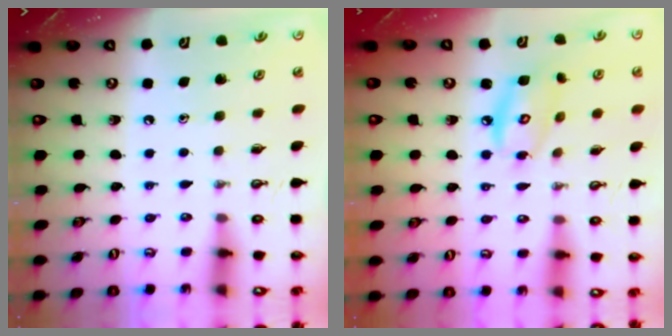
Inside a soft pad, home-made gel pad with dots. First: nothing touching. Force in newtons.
{"total": 8.7, "press": 8.7, "slide": 0.6}